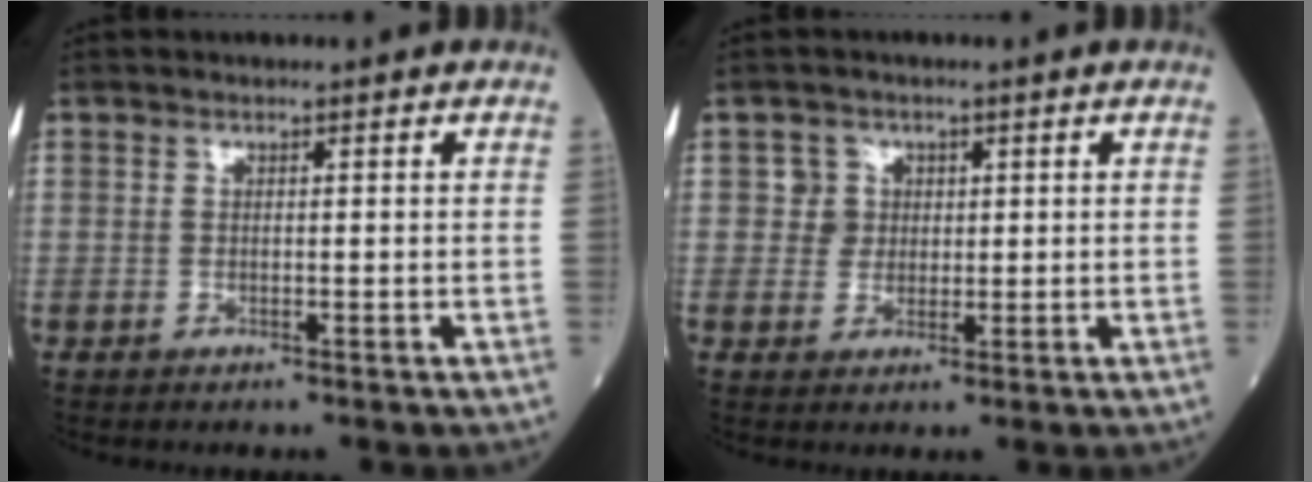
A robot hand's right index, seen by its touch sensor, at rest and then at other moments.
{"total": 2.7, "force": [0.7, 2.6, 0.0], "torque": [0.007, 0.002, 0.009]}